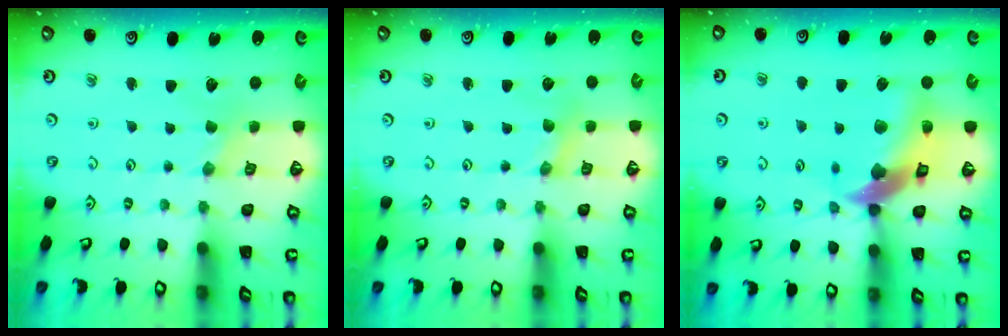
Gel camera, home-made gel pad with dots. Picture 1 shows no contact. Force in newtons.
{"total": 1.4, "press": 1.4, "slide": 0.3}
{"total": 14.8, "press": 14.7, "slide": 1.9}